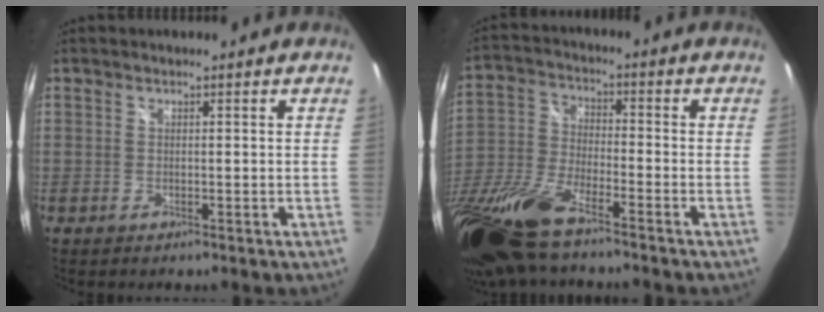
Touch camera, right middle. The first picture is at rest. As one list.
[{"total": 19.1, "force": [-13.6, 5.1, 12.3], "torque": [-0.277, -0.046, -0.268]}]